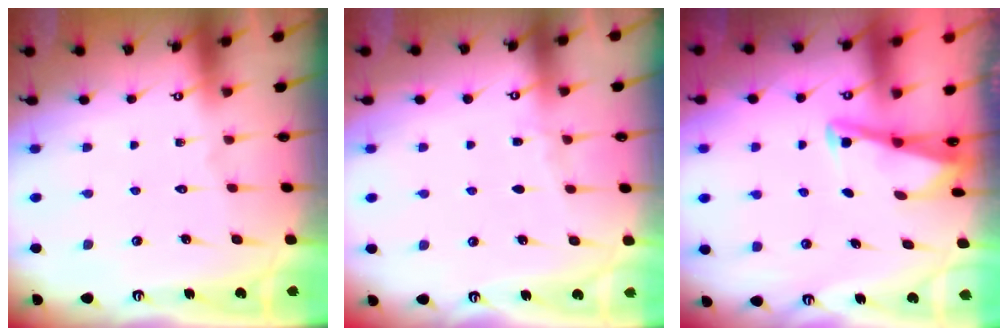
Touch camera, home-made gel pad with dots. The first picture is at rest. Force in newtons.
{"total": 3.6, "press": 3.6, "slide": 0.5}
{"total": 2.9, "press": 2.8, "slide": 0.4}